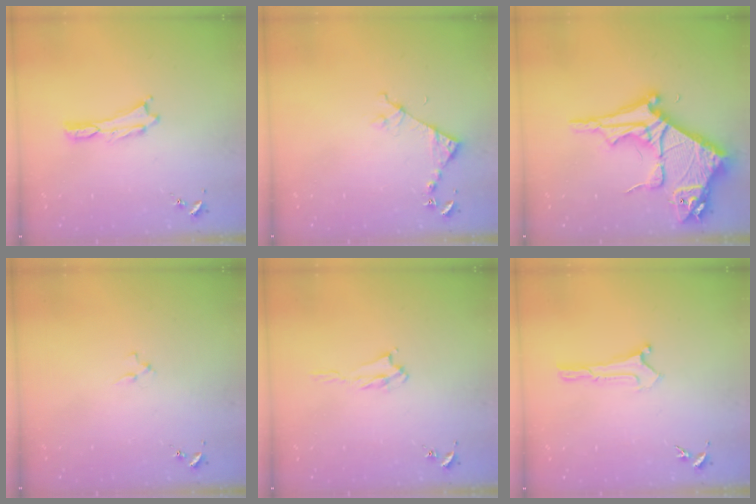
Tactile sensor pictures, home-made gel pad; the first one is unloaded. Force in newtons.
{"total": 4.5, "press": 4.5, "slide": 0.3}
{"total": 15.7, "press": 15.6, "slide": 1.6}
{"total": 0.9, "press": 0.9, "slide": 0.2}
{"total": 2.1, "press": 2.0, "slide": 0.3}
{"total": 0.0}